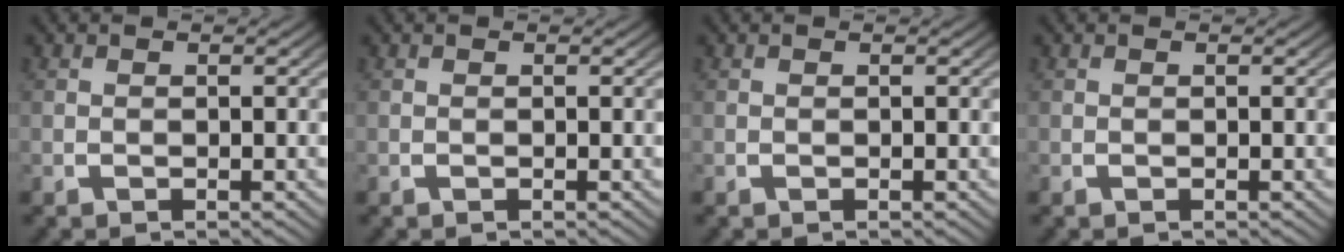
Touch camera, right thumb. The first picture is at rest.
{"total": 0.0}
{"total": 0.0}
{"total": 0.0}